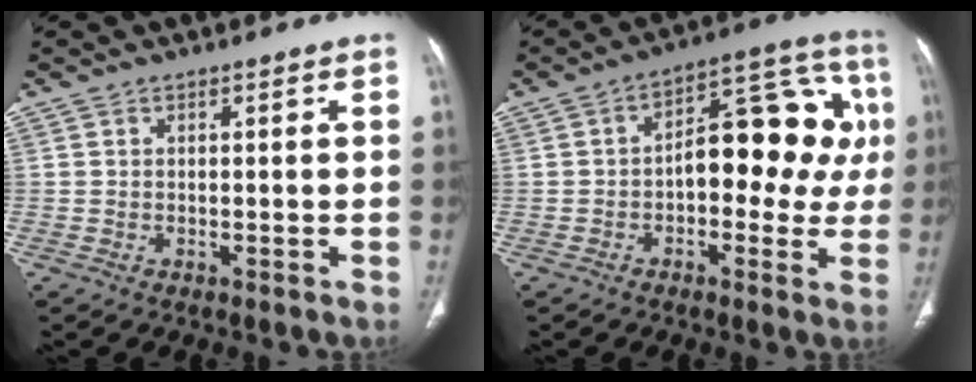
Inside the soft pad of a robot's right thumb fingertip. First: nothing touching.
{"total": 18.0, "force": [0.4, 9.5, 15.3], "torque": [-0.157, 0.042, 0.000]}